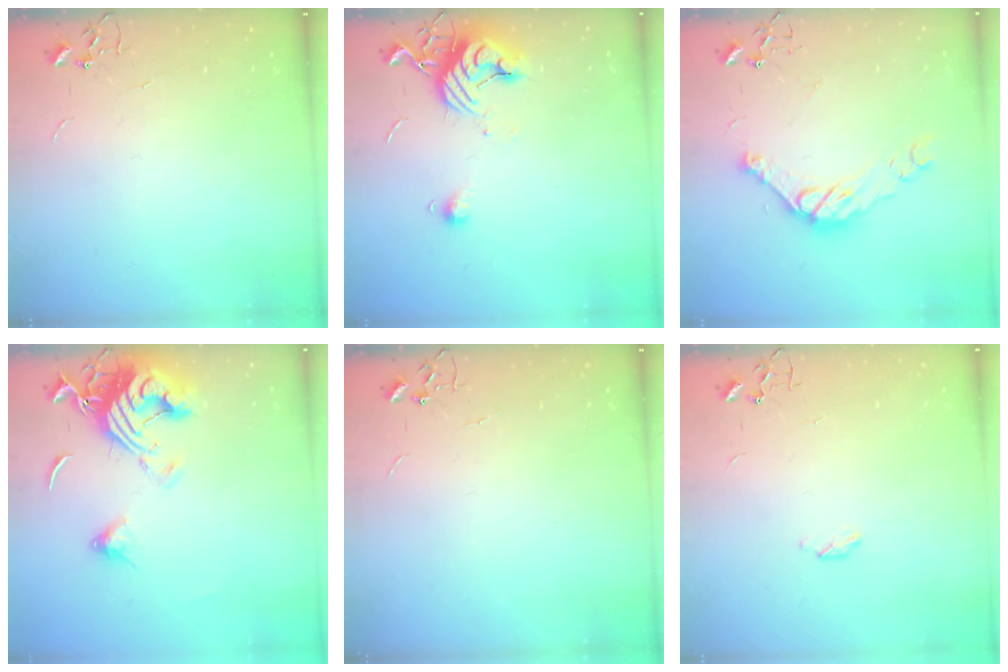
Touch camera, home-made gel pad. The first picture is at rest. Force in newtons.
{"total": 11.4, "press": 11.3, "slide": 1.2}
{"total": 12.8, "press": 12.8, "slide": 0.8}
{"total": 15.9, "press": 15.8, "slide": 1.7}
{"total": 0.0}
{"total": 2.9, "press": 2.9, "slide": 0.5}